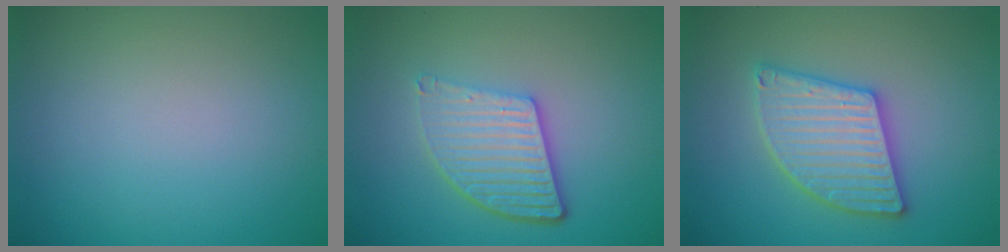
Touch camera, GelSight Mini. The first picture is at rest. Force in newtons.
{"total": 5.2, "press": 3.8, "slide": 3.6}
{"total": 5.5, "press": 5.5, "slide": 0.7}